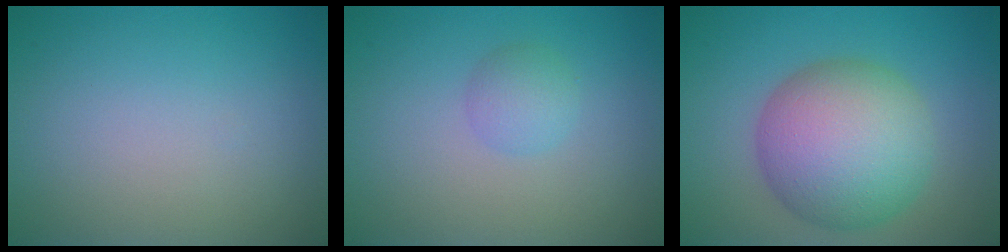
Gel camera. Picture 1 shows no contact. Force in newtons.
{"total": 1.8, "press": 1.8, "slide": 0.0}
{"total": 9.7, "press": 9.7, "slide": 0.2}